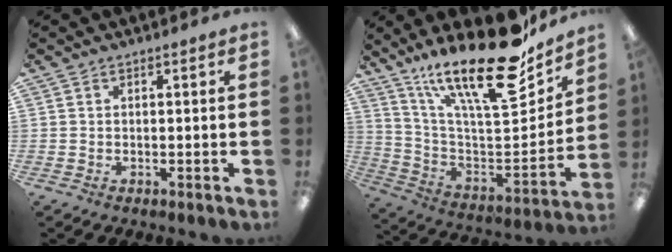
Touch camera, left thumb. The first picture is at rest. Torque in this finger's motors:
{"motor_torque": [0.49, 0.20, 1.46, -1.30, 0.25]}